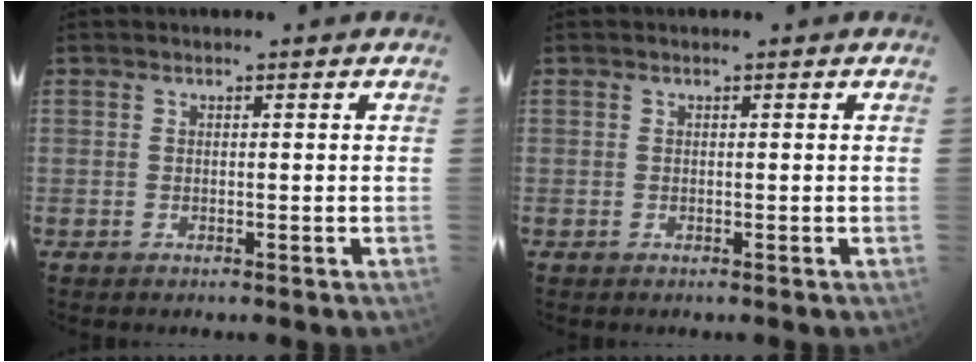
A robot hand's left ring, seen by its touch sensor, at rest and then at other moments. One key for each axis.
{"total": 0.0}